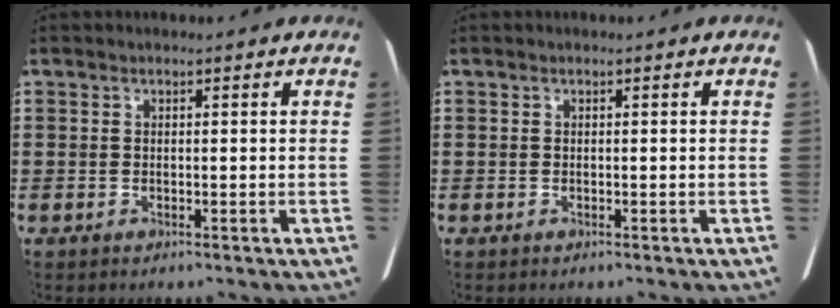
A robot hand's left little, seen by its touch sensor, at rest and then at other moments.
{"total": 0.0}